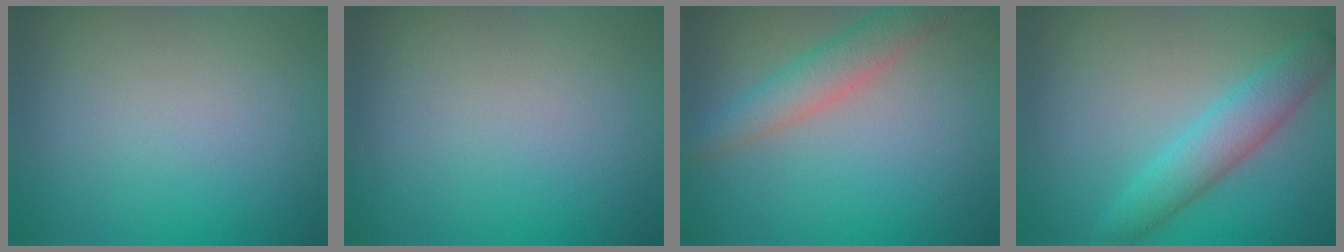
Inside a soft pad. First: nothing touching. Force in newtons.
{"total": 0.0}
{"total": 3.2, "press": 3.2, "slide": 0.1}
{"total": 3.8, "press": 3.8, "slide": 0.0}